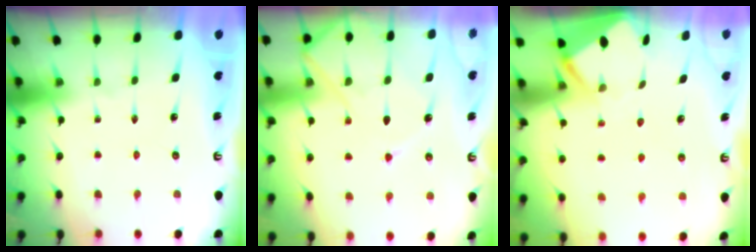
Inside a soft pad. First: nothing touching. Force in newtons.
{"total": 9.9, "press": 9.9, "slide": 1.0}
{"total": 3.3, "press": 3.2, "slide": 0.3}